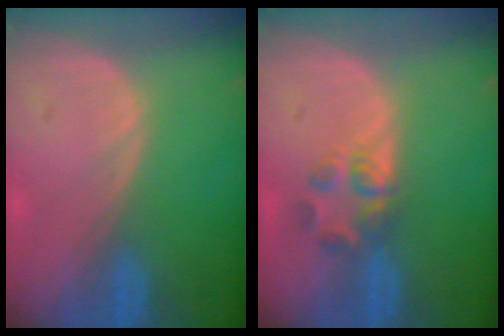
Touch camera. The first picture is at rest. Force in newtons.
{"total": 3.7, "press": 3.5, "slide": 0.9}